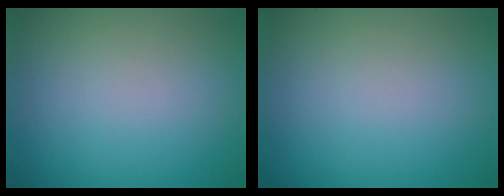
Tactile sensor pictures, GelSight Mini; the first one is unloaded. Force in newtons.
{"total": 0.0}